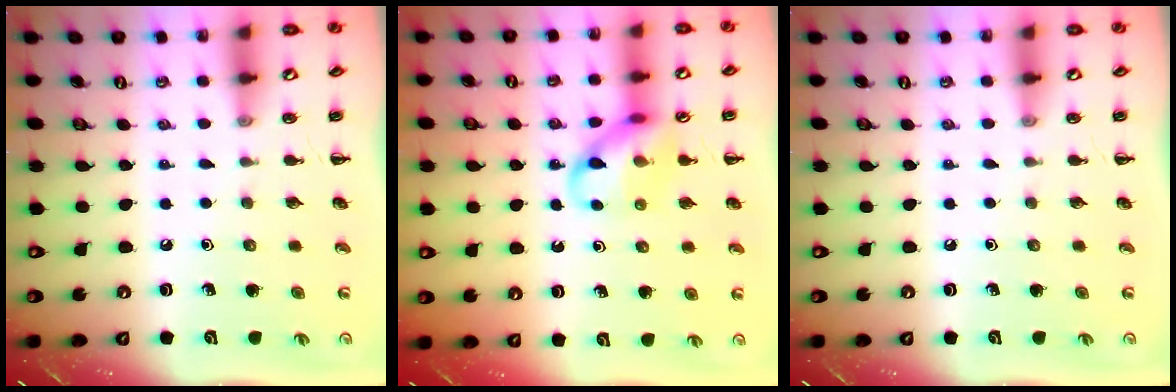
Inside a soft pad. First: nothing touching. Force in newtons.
{"total": 11.5, "press": 11.4, "slide": 1.6}
{"total": 0.0}